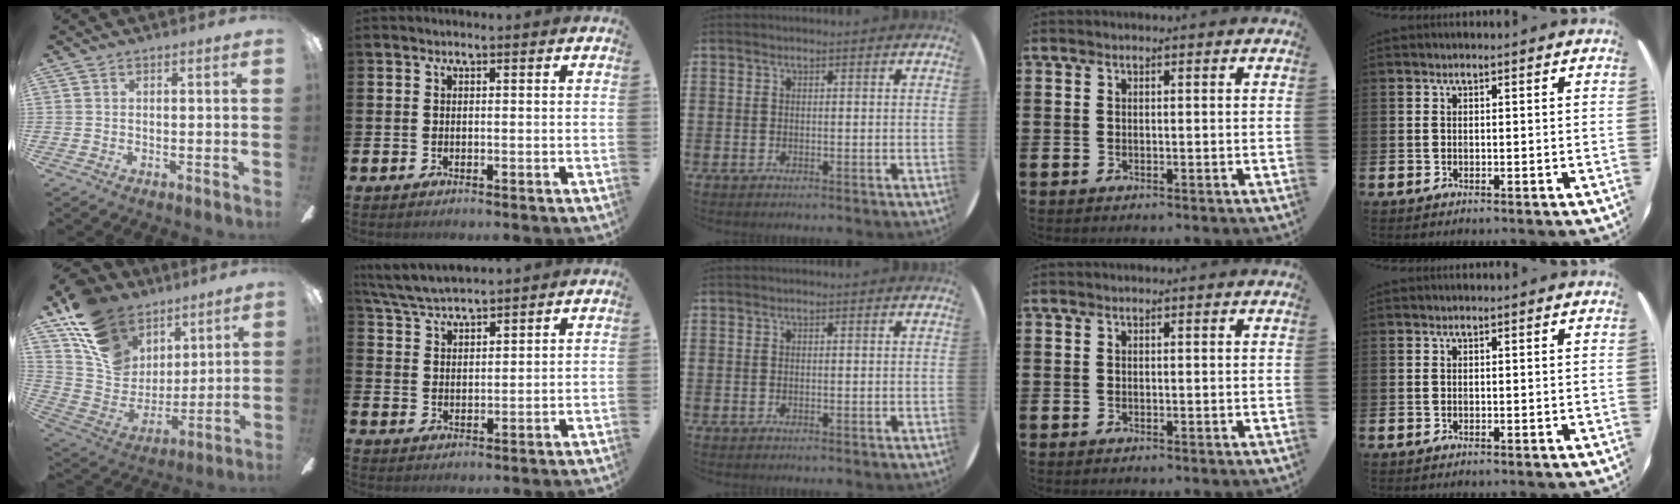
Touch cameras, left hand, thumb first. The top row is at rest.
{"thumb": {"total": 17.7, "force": [11.0, 12.1, 6.7], "torque": [-0.134, -0.058, 0.213]}, "index": {"total": 5.2, "force": [5.0, 0.6, 1.0], "torque": [-0.043, -0.020, 0.092]}}